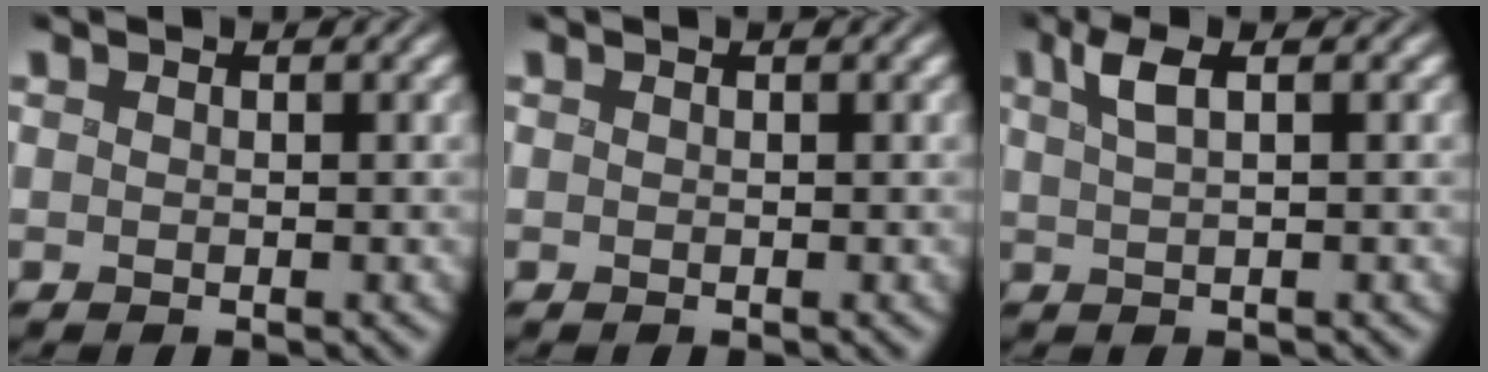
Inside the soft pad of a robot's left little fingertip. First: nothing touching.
{"total": 0.0}
{"total": 2.6, "force": [1.2, 0.4, 2.2], "torque": [-0.058, 0.008, 0.024]}